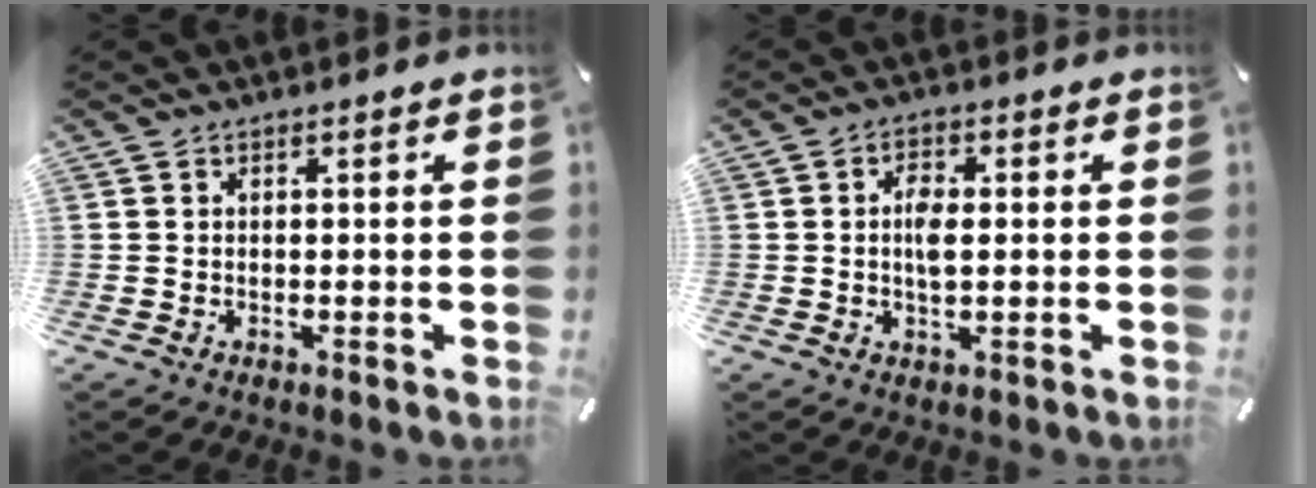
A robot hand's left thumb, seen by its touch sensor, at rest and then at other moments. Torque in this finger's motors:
{"motor_torque": [0.12, 0.10, 0.24, 0.25, 0.08]}